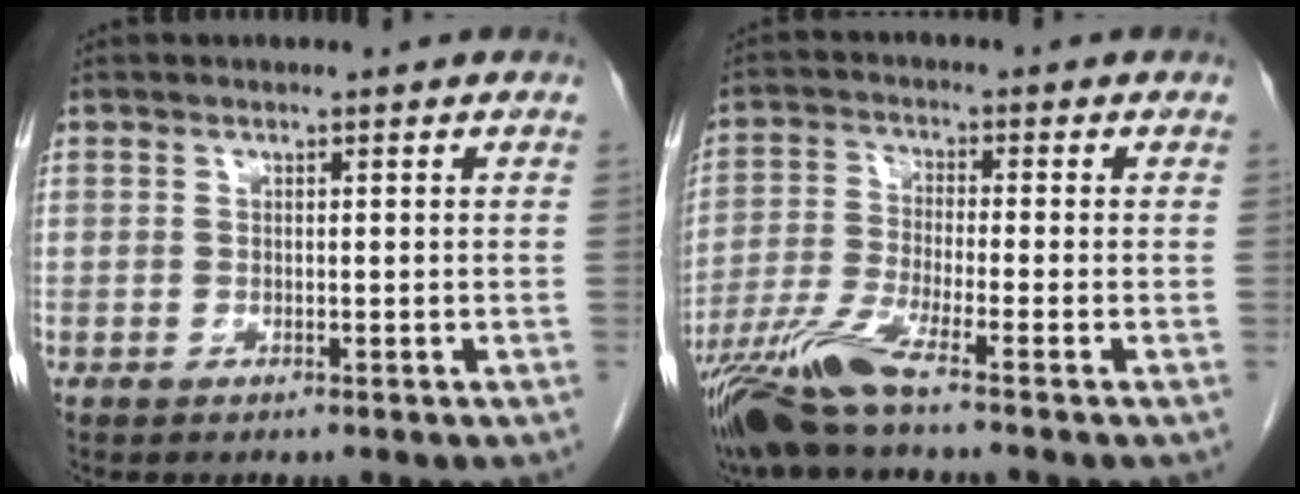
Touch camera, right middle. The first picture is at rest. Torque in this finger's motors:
{"motor_torque": [1.18, -0.96, 0.31, 0.13]}